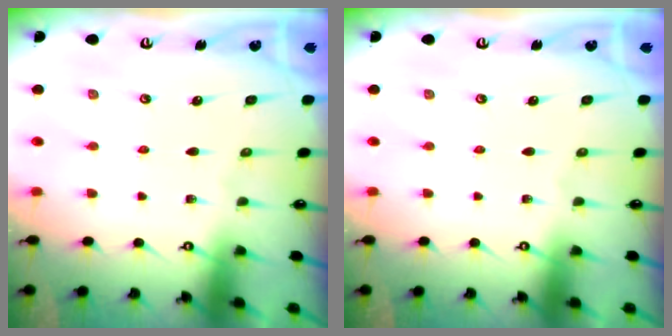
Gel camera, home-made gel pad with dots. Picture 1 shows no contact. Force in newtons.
{"total": 0.0}